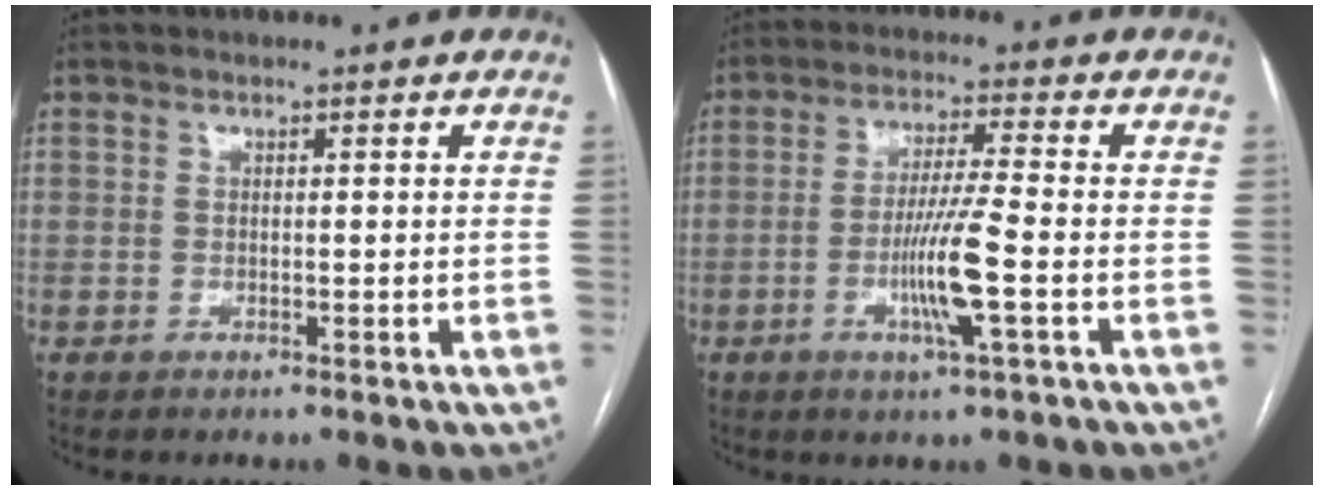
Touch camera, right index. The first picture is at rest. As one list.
[{"total": 8.1, "force": [-2.4, -0.7, 7.7], "torque": [-0.151, -0.010, -0.047]}]